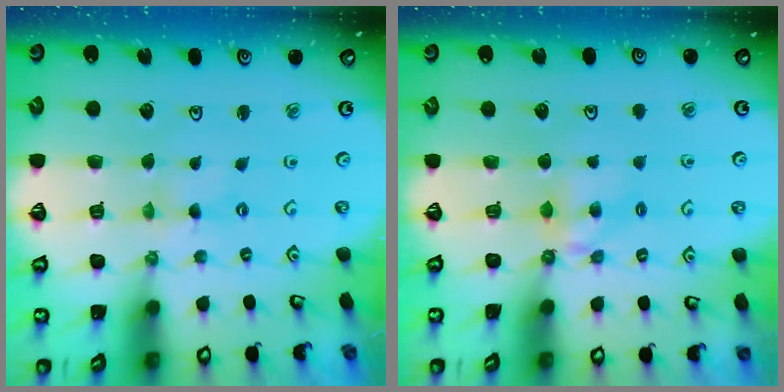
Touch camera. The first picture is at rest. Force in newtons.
{"total": 4.9, "press": 4.8, "slide": 0.7}